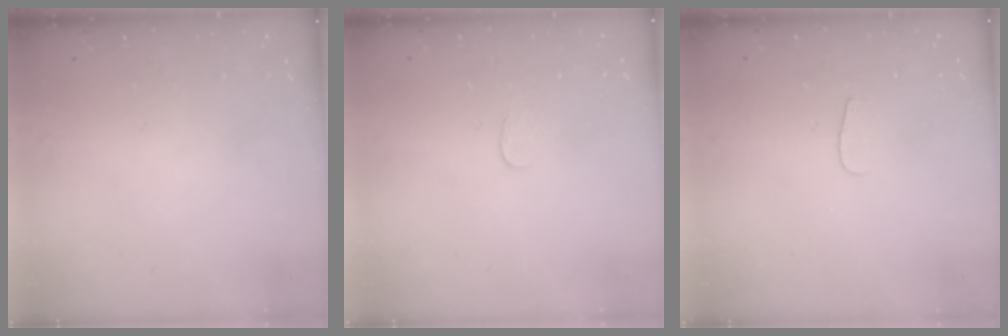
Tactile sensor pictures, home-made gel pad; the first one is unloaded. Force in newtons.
{"total": 3.0, "press": 3.0, "slide": 0.2}
{"total": 3.4, "press": 3.4, "slide": 0.4}